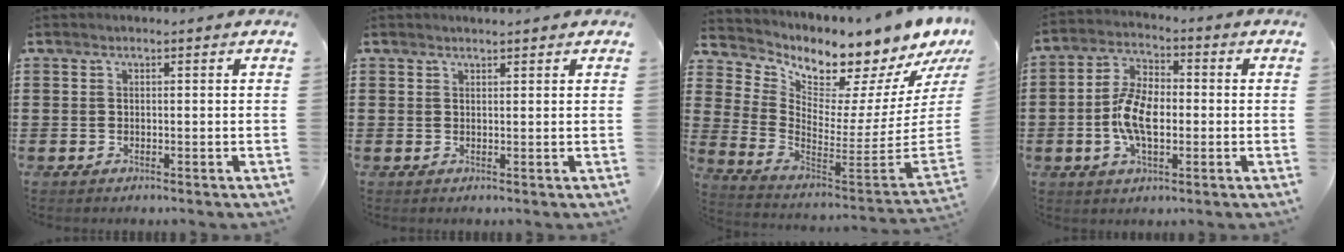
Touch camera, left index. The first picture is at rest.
{"total": 1.0, "force": [1.0, 0.2, 0.2], "torque": [-0.005, 0.002, 0.019]}
{"total": 5.6, "force": [5.1, 1.4, 1.8], "torque": [-0.061, -0.075, 0.078]}
{"total": 8.0, "force": [-1.2, 4.2, 6.7], "torque": [-0.153, 0.005, -0.031]}